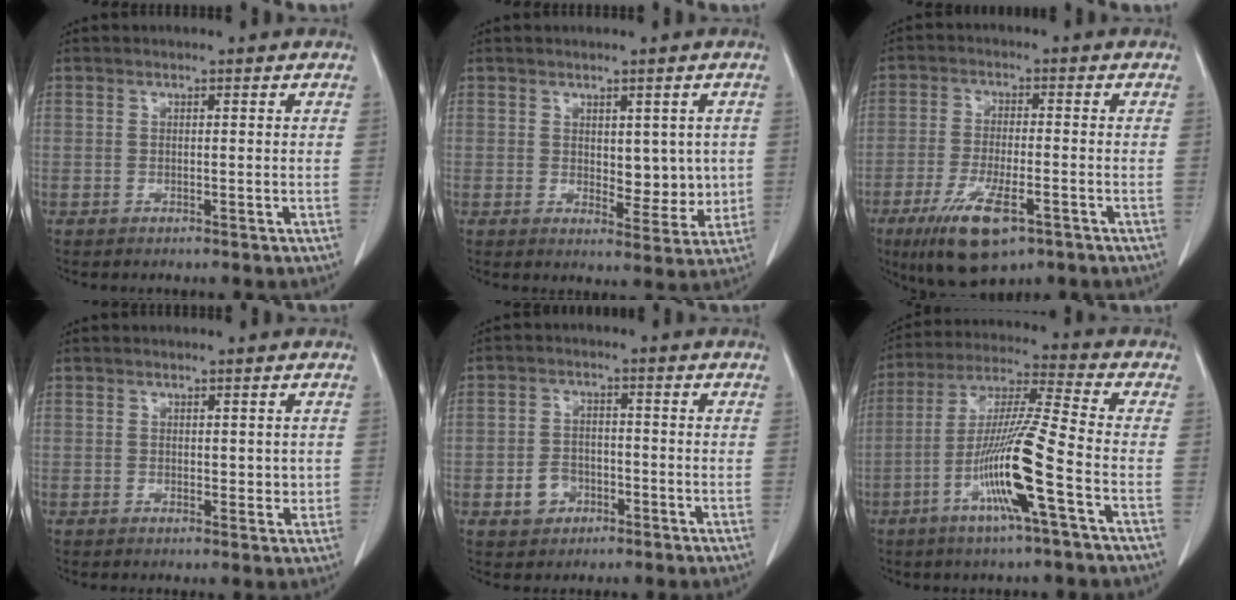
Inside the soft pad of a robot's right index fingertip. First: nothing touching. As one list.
[{"total": 6.1, "force": [0.6, 3.3, 5.0], "torque": [-0.053, -0.005, 0.017]}, {"total": 10.6, "force": [-5.9, 3.0, 8.4], "torque": [-0.156, -0.023, -0.092]}, {"total": 2.3, "force": [0.4, 1.4, 1.8], "torque": [-0.017, -0.005, 0.008]}, {"total": 4.1, "force": [-1.8, 3.3, 1.7], "torque": [-0.030, 0.007, -0.024]}, {"total": 13.6, "force": [-5.0, -0.7, 12.6], "torque": [-0.248, -0.008, -0.101]}]